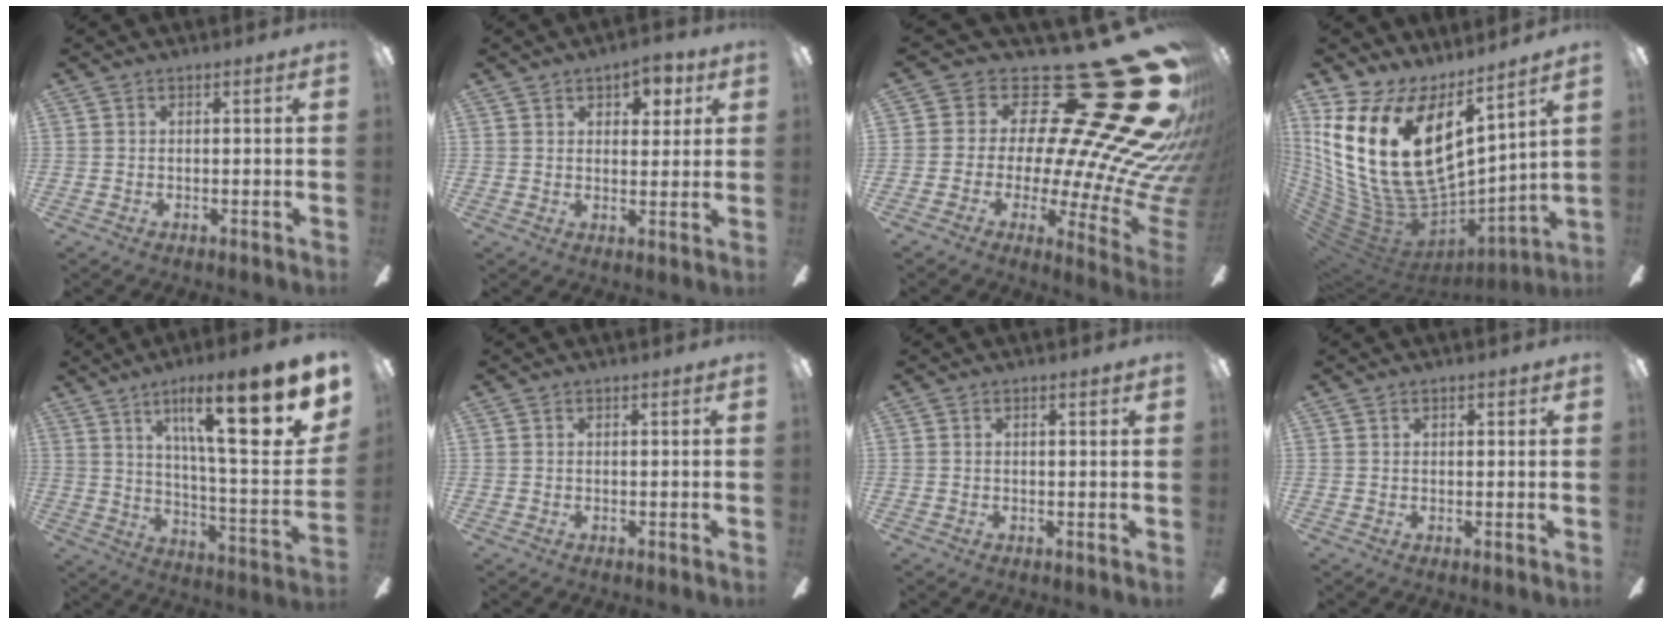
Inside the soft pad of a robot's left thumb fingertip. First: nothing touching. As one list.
[{"total": 4.8, "force": [2.9, 3.0, 2.5], "torque": [-0.026, -0.003, 0.045]}, {"total": 35.0, "force": [19.4, 13.3, 25.9], "torque": [-0.287, -0.192, 0.378]}, {"total": 25.1, "force": [7.1, 12.9, 20.4], "torque": [-0.453, -0.053, 0.135]}, {"total": 23.3, "force": [12.3, 4.9, 19.2], "torque": [-0.289, -0.080, 0.189]}, {"total": 0.0}, {"total": 0.9, "force": [0.3, 0.2, 0.9], "torque": [-0.018, 0.002, 0.005]}, {"total": 1.0, "force": [0.4, 0.6, 0.6], "torque": [-0.004, 0.002, 0.006]}]